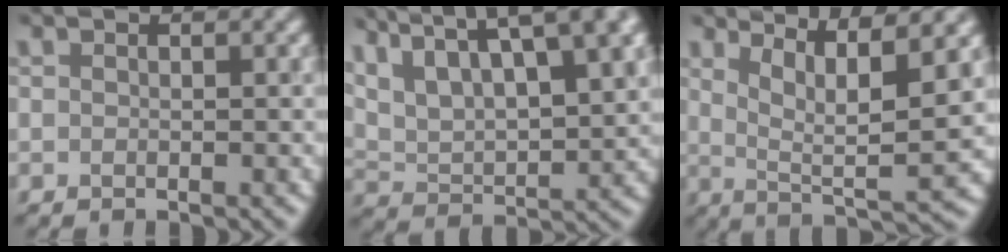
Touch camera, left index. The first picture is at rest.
{"total": 13.2, "force": [8.2, 5.0, 9.1], "torque": [-0.192, 0.023, 0.153]}
{"total": 7.0, "force": [3.0, 0.3, 6.3], "torque": [-0.118, -0.005, 0.095]}